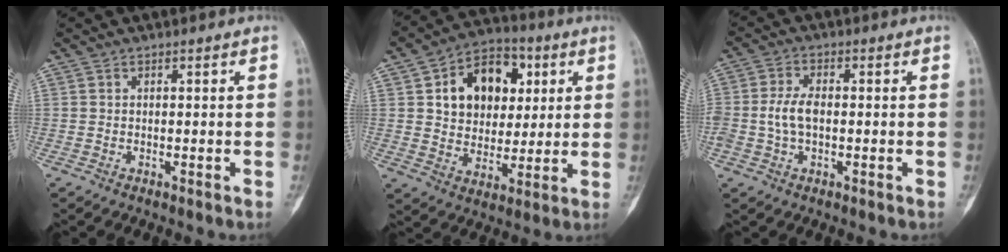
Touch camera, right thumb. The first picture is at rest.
{"total": 15.4, "force": [4.5, 11.3, 9.5], "torque": [-0.102, -0.001, 0.072]}
{"total": 5.2, "force": [-0.5, 3.0, 4.2], "torque": [-0.093, 0.012, -0.011]}